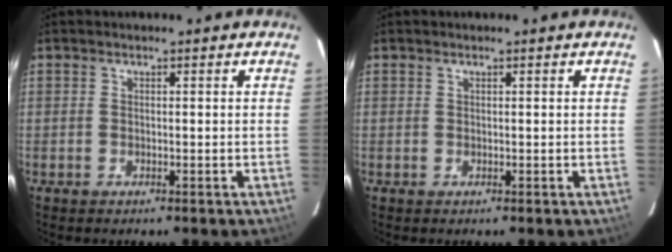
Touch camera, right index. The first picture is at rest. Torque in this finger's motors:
{"motor_torque": [-0.39, 0.14, -0.11, -0.01]}